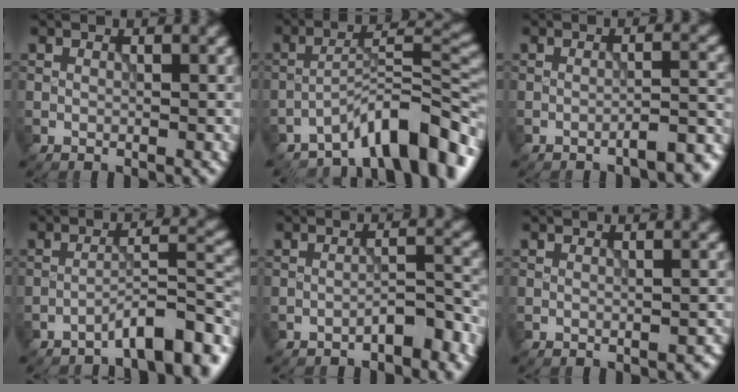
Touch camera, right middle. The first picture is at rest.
{"total": 8.5, "force": [-6.1, 2.2, 5.5], "torque": [-0.067, 0.012, -0.108]}
{"total": 3.7, "force": [-2.6, 1.0, 2.5], "torque": [-0.026, 0.008, -0.039]}
{"total": 5.7, "force": [-4.0, 1.3, 3.8], "torque": [-0.052, 0.013, -0.063]}
{"total": 2.6, "force": [-1.8, 0.7, 1.8], "torque": [-0.025, 0.014, -0.032]}
{"total": 0.9, "force": [-0.6, 0.4, 0.5], "torque": [-0.009, 0.001, -0.007]}